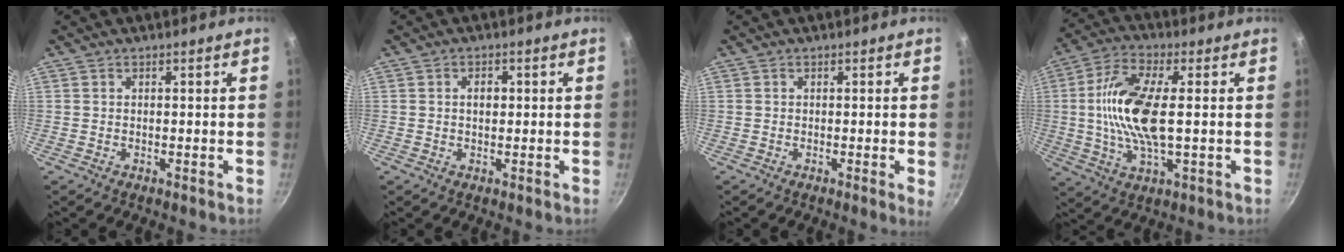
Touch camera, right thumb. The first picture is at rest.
{"total": 2.3, "force": [0.3, 1.6, 1.6], "torque": [-0.018, 0.003, 0.004]}
{"total": 2.1, "force": [-0.2, 0.0, 2.1], "torque": [-0.030, -0.006, -0.005]}
{"total": 14.3, "force": [0.8, 5.5, 13.1], "torque": [-0.263, 0.011, 0.008]}